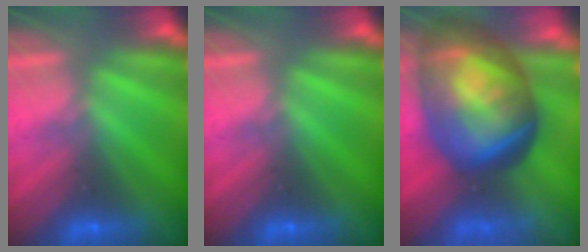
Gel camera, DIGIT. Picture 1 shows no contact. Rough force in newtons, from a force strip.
{"total": 0.0}
{"total": 11.8}